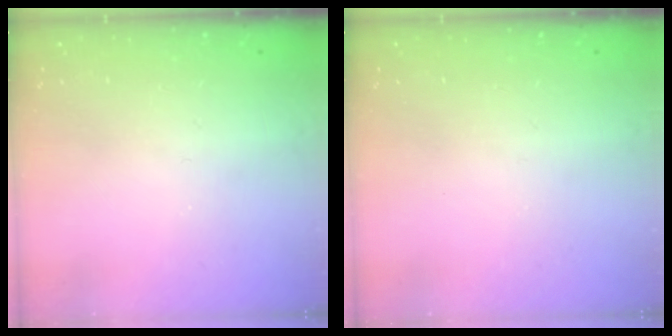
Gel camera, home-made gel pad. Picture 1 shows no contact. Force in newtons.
{"total": 0.0}